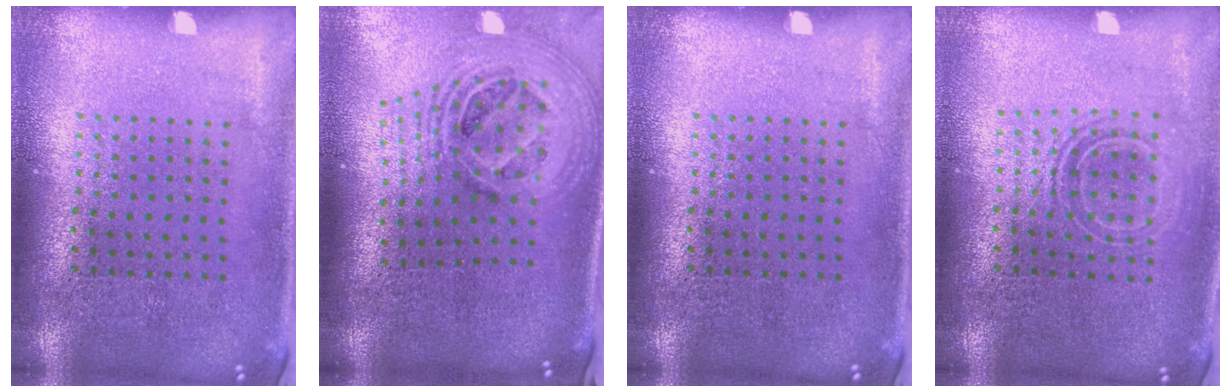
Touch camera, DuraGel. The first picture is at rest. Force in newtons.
{"total": 2.3, "press": 1.6, "slide": 1.6}
{"total": 0.0}
{"total": 1.5, "press": 1.2, "slide": 0.9}